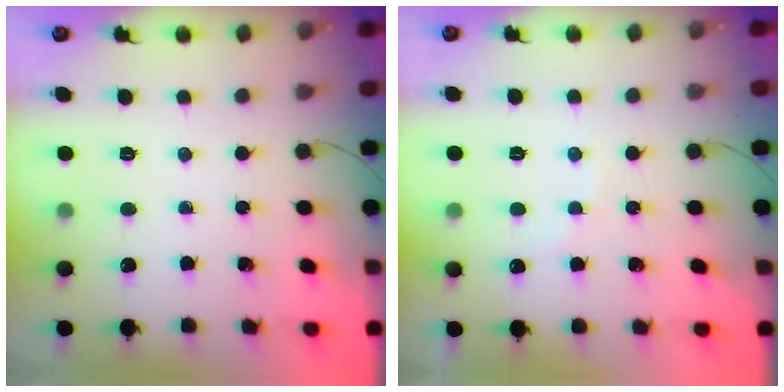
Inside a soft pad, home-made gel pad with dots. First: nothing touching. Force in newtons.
{"total": 4.7, "press": 4.7, "slide": 0.8}